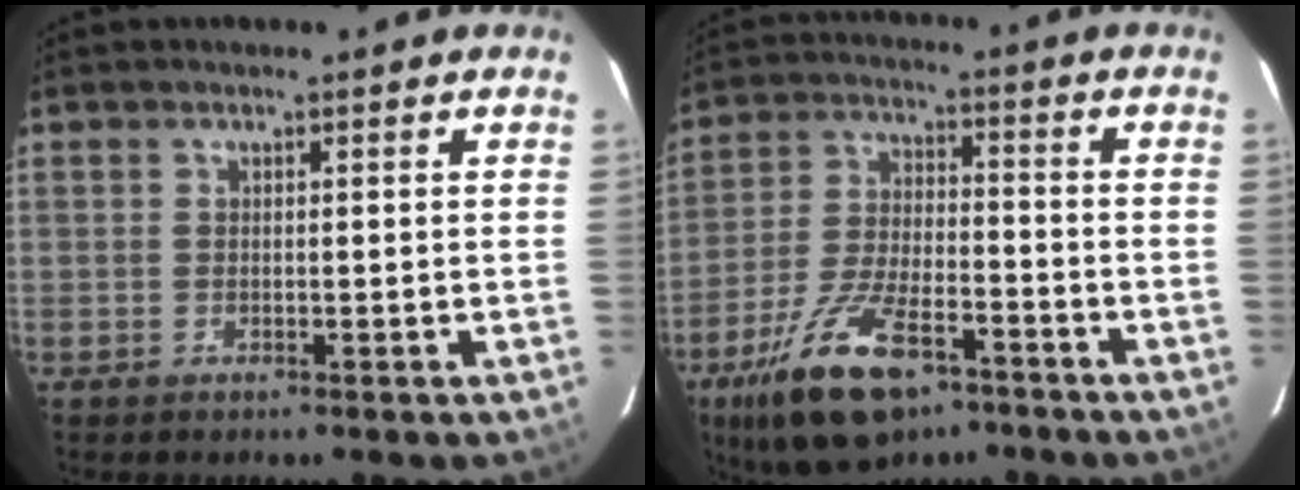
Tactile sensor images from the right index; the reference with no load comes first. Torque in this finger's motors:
{"motor_torque": [1.05, -1.09, 0.67, 0.18]}